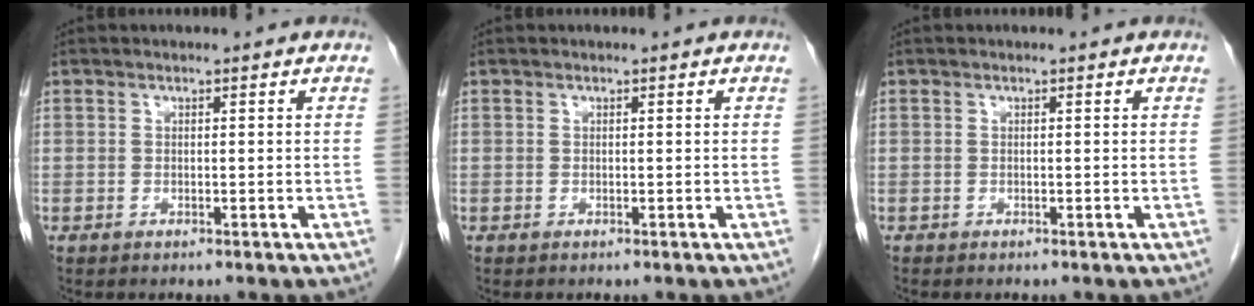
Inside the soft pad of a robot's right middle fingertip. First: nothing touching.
{"total": 0.0}
{"total": 0.0}